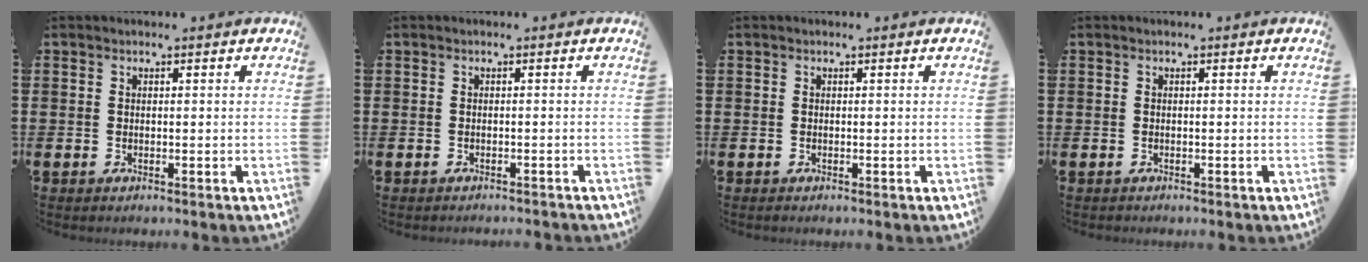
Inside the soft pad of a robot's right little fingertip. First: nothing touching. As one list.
[{"total": 0.5, "force": [-0.5, -0.1, 0.0], "torque": [0.000, -0.002, -0.011]}, {"total": 0.0}, {"total": 0.0}]